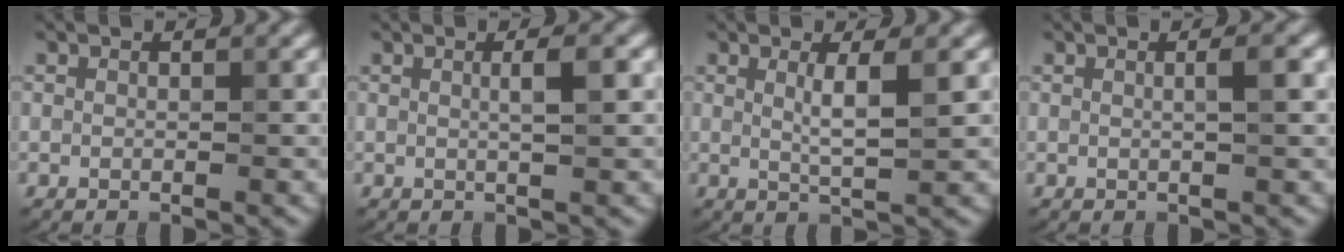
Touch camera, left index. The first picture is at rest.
{"total": 2.0, "force": [0.4, 0.5, 1.9], "torque": [-0.025, 0.006, 0.000]}
{"total": 2.9, "force": [0.7, 0.6, 2.7], "torque": [-0.041, -0.005, 0.011]}
{"total": 1.6, "force": [0.2, 0.4, 1.5], "torque": [-0.019, 0.006, -0.002]}